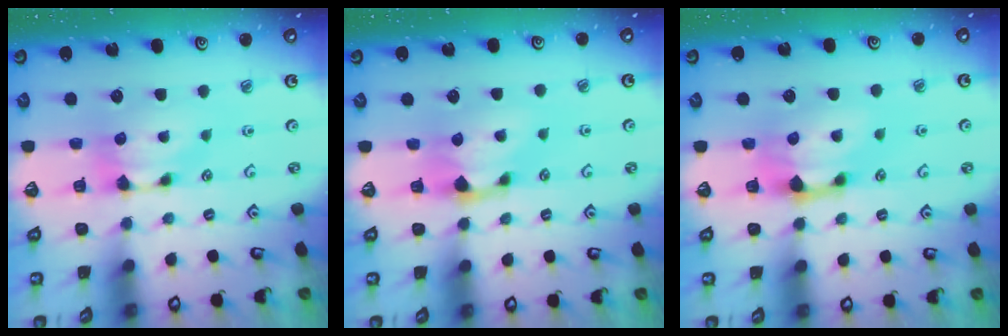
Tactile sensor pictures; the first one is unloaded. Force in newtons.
{"total": 1.3, "press": 0.4, "slide": 1.2}
{"total": 2.1, "press": 1.6, "slide": 1.4}